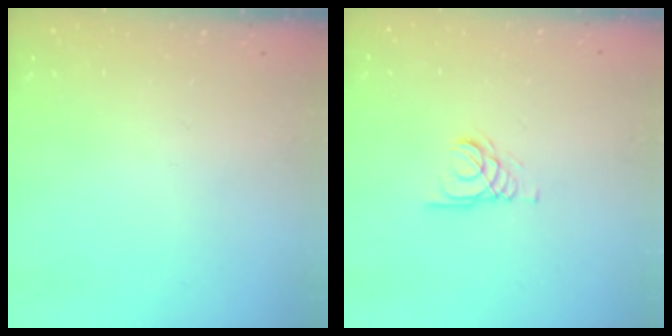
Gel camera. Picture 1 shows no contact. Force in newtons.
{"total": 1.6, "press": 1.6, "slide": 0.2}